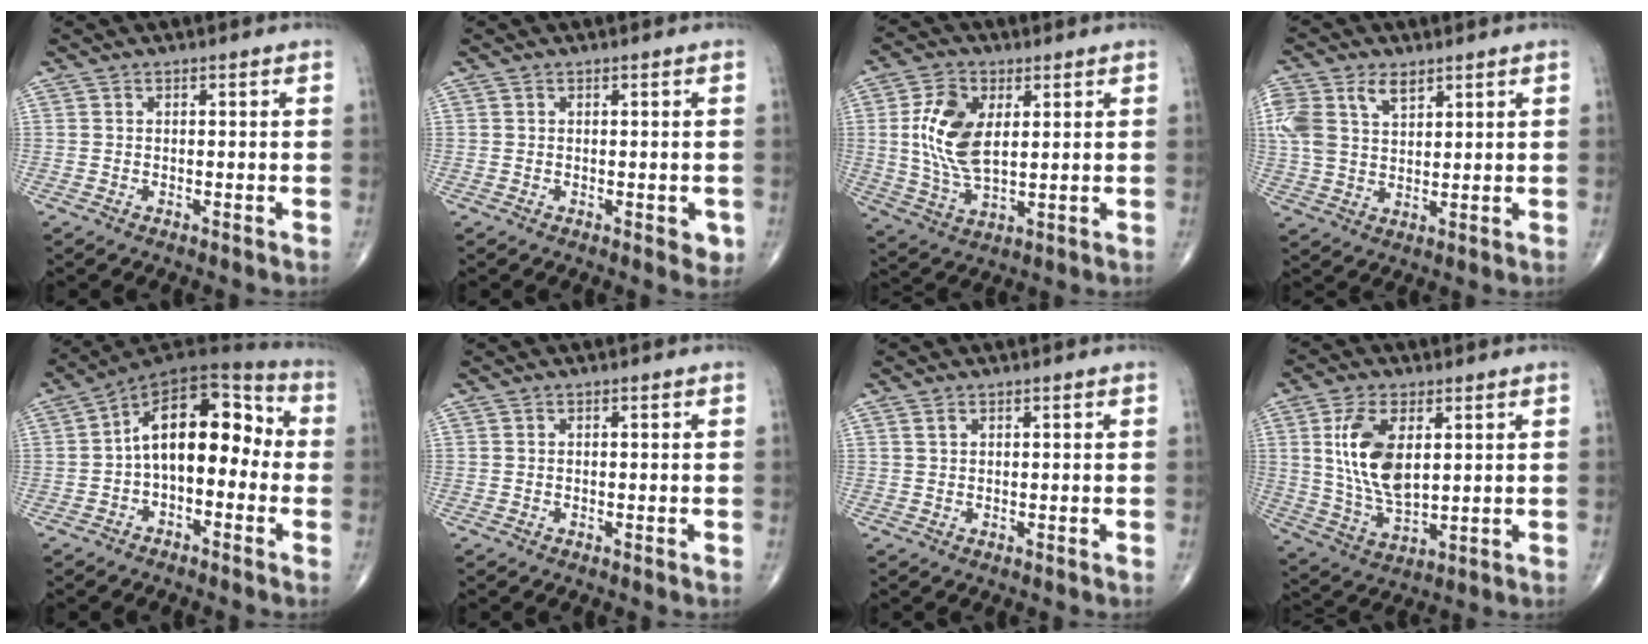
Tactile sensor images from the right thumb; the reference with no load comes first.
{"total": 2.2, "force": [-0.4, 1.2, 1.8], "torque": [-0.007, -0.001, -0.004]}
{"total": 11.9, "force": [2.2, 6.5, 9.7], "torque": [-0.187, -0.011, 0.047]}
{"total": 12.2, "force": [5.4, 7.6, 7.9], "torque": [-0.189, 0.001, 0.108]}
{"total": 15.0, "force": [-0.6, 8.5, 12.3], "torque": [-0.156, 0.051, -0.026]}
{"total": 0.0}
{"total": 0.9, "force": [0.6, 0.5, 0.5], "torque": [-0.009, 0.003, 0.012]}
{"total": 13.0, "force": [3.2, 6.6, 10.8], "torque": [-0.207, -0.020, 0.069]}